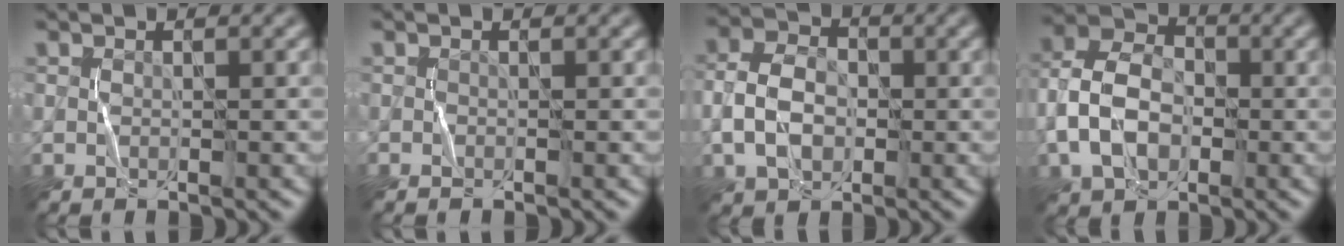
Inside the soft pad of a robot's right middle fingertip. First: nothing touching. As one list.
[{"total": 0.0}, {"total": 4.3, "force": [-0.9, 3.1, 2.9], "torque": [-0.056, 0.004, -0.019]}, {"total": 6.7, "force": [-1.6, 4.8, 4.4], "torque": [-0.093, 0.008, -0.040]}]